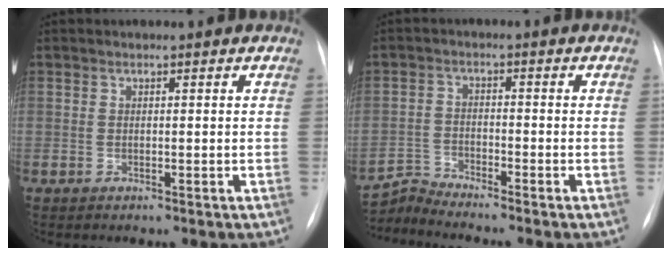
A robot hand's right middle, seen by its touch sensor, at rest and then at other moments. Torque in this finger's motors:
{"motor_torque": [-0.46, -0.06, -0.15, -0.04]}